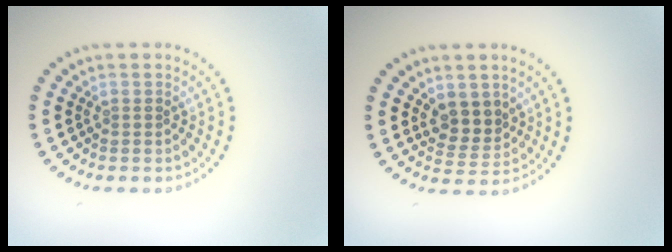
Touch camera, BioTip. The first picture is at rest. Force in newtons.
{"total": 2.8, "press": 2.5, "slide": 1.3}